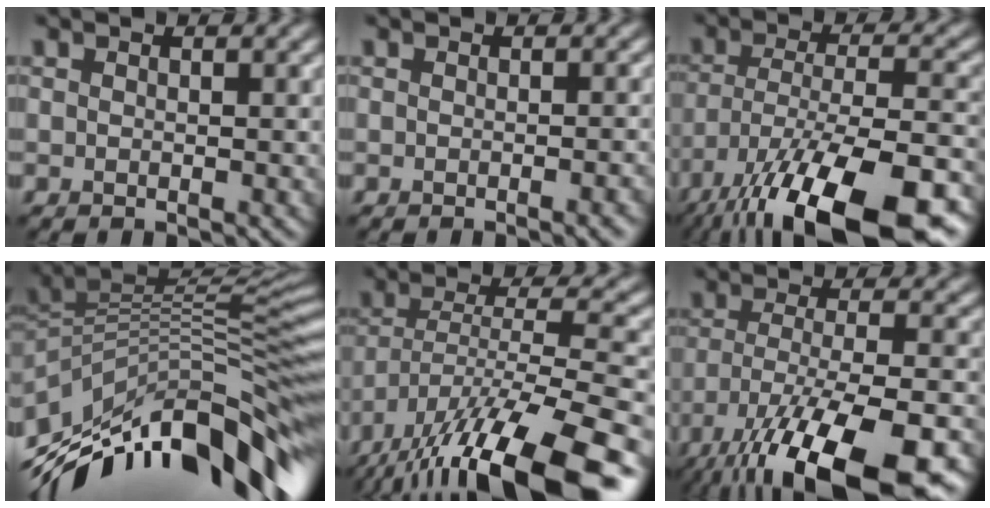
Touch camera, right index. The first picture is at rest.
{"total": 1.2, "force": [-0.7, 0.3, 0.9], "torque": [-0.005, 0.002, -0.013]}
{"total": 16.9, "force": [-10.8, 5.5, 11.8], "torque": [-0.213, -0.026, -0.160]}
{"total": 13.1, "force": [-5.4, 5.1, 10.8], "torque": [-0.195, 0.012, -0.090]}
{"total": 15.7, "force": [-10.6, 4.1, 10.8], "torque": [-0.198, 0.003, -0.174]}
{"total": 14.6, "force": [-9.3, 4.5, 10.4], "torque": [-0.200, -0.028, -0.144]}